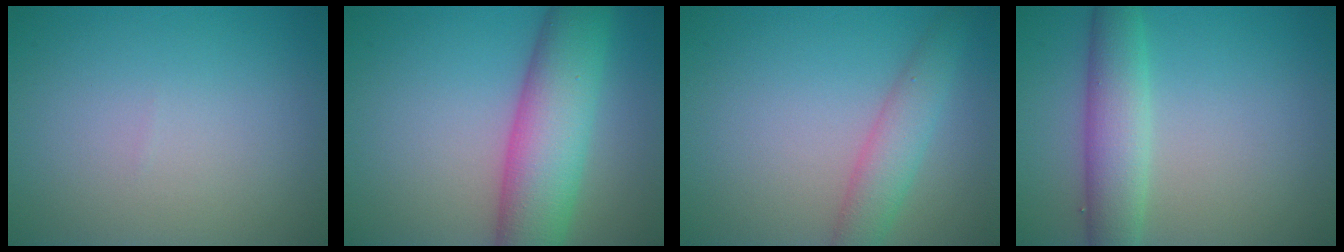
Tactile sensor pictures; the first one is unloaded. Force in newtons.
{"total": 8.6, "press": 8.6, "slide": 0.4}
{"total": 3.4, "press": 3.4, "slide": 0.0}
{"total": 4.5, "press": 4.5, "slide": 0.1}